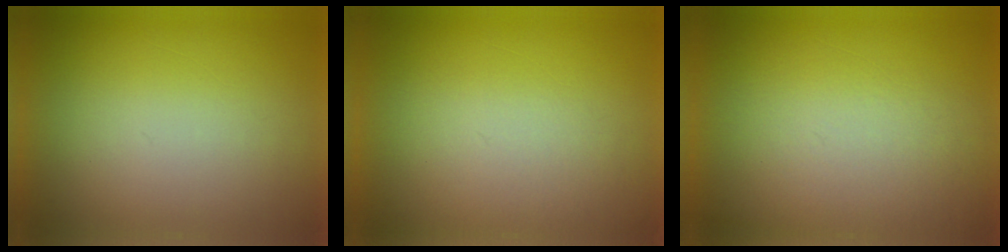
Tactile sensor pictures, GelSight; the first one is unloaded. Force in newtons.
{"total": 2.2}
{"total": 4.5}